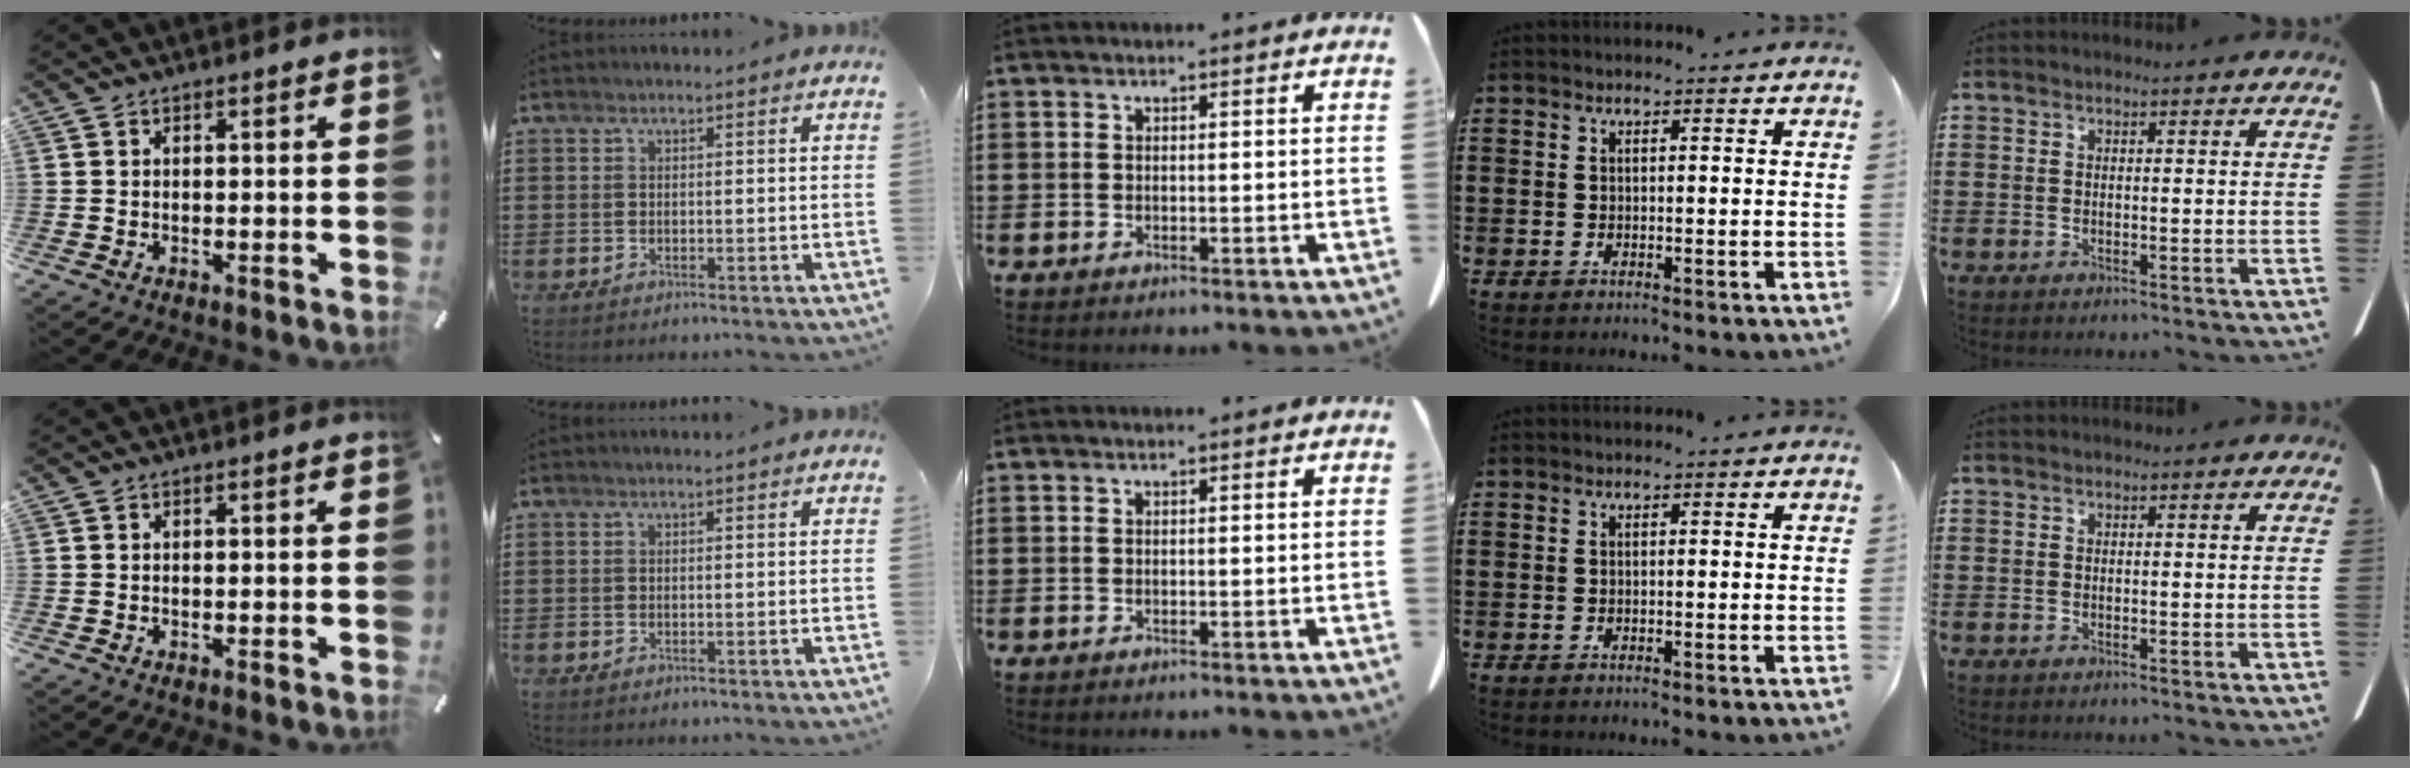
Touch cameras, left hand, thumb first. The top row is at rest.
{}